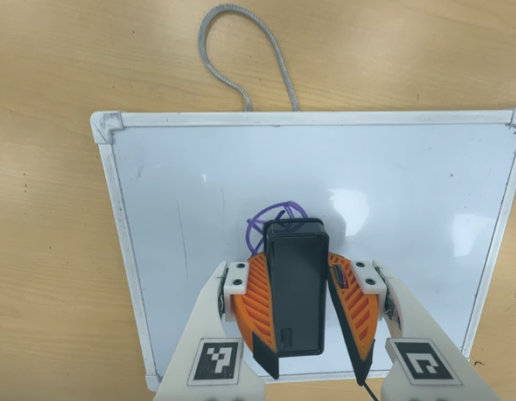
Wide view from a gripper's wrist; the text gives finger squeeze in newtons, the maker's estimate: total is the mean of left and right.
{"total": 12.1, "left": 13.8, "right": 10.5}